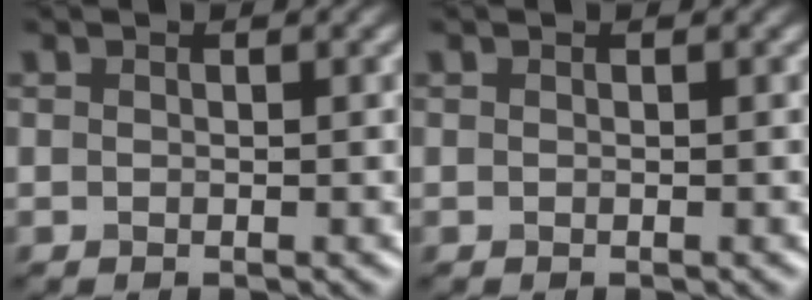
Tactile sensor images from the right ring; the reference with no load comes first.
{"total": 0.0}